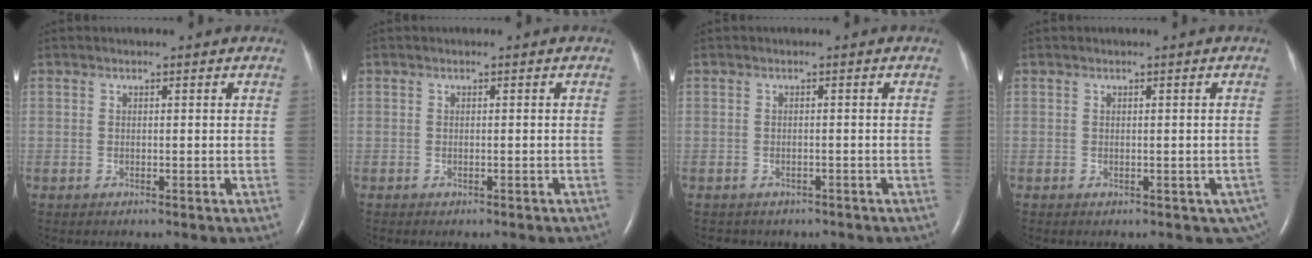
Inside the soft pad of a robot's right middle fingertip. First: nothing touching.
{"total": 0.8, "force": [-0.6, 0.3, 0.3], "torque": [-0.005, 0.000, -0.006]}
{"total": 3.6, "force": [-3.0, 1.9, 0.6], "torque": [-0.014, 0.004, -0.033]}
{"total": 3.1, "force": [-1.4, 1.9, 1.9], "torque": [-0.004, 0.000, -0.014]}